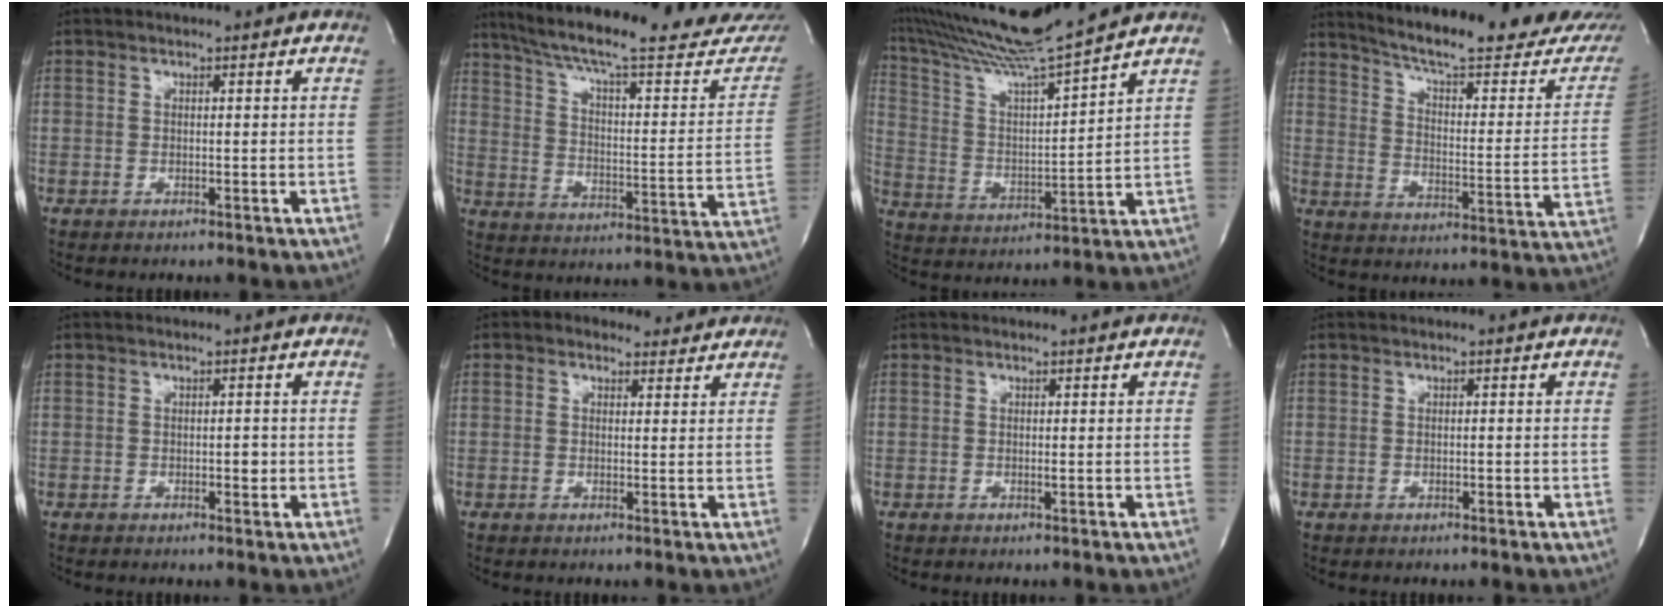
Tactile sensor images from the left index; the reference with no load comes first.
{"total": 29.2, "force": [25.6, 3.8, 13.6], "torque": [-0.214, -0.055, 0.334]}
{"total": 15.0, "force": [13.6, -2.2, 5.9], "torque": [-0.122, -0.016, 0.244]}
{"total": 26.7, "force": [24.0, 3.0, 11.3], "torque": [-0.166, -0.087, 0.299]}
{"total": 1.1, "force": [-0.2, 0.6, 1.0], "torque": [-0.013, 0.001, -0.002]}
{"total": 4.1, "force": [3.1, 2.4, 1.0], "torque": [-0.017, 0.020, 0.042]}
{"total": 0.0}
{"total": 0.0}